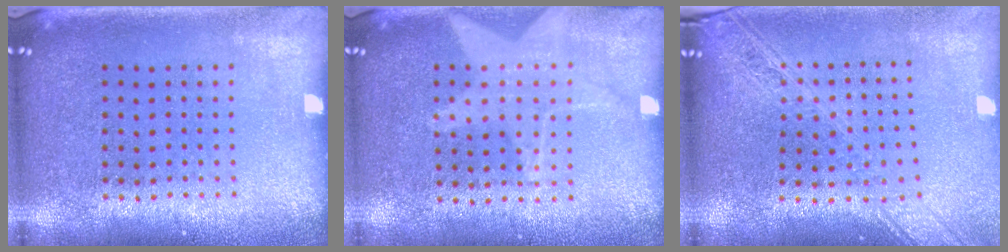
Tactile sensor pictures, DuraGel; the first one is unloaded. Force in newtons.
{"total": 1.0, "press": 0.9, "slide": 0.4}
{"total": 2.3, "press": 1.9, "slide": 1.3}